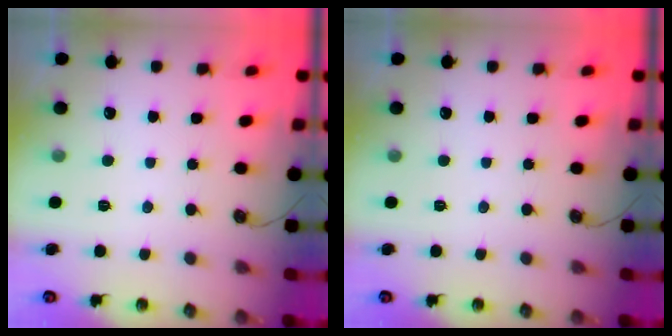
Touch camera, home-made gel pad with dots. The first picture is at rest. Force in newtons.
{"total": 0.0}